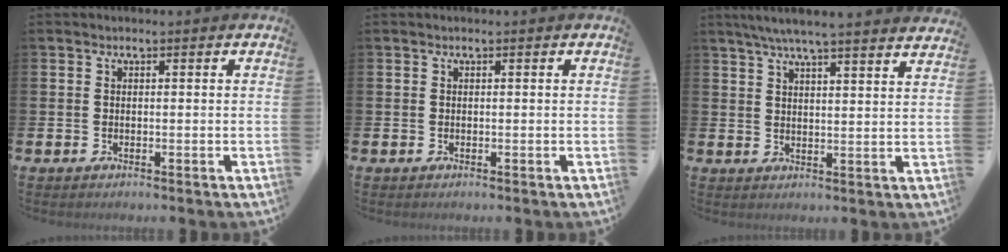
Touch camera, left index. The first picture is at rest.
{"total": 0.0}
{"total": 5.9, "force": [5.5, -0.2, 1.9], "torque": [-0.047, -0.024, 0.098]}